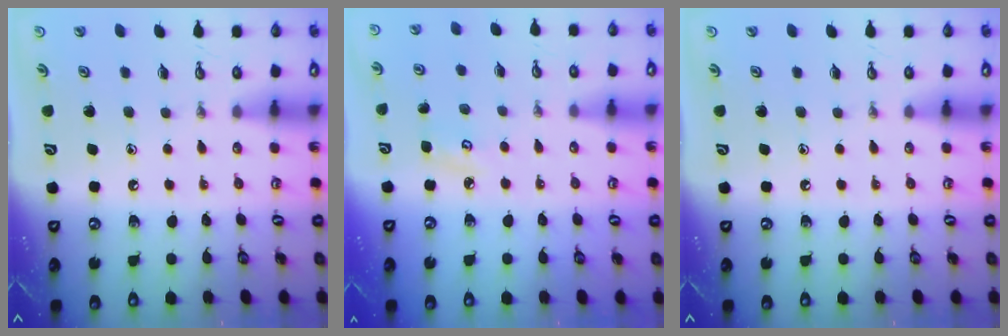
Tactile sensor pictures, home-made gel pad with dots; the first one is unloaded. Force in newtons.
{"total": 3.6, "press": 3.6, "slide": 0.3}
{"total": 0.0}